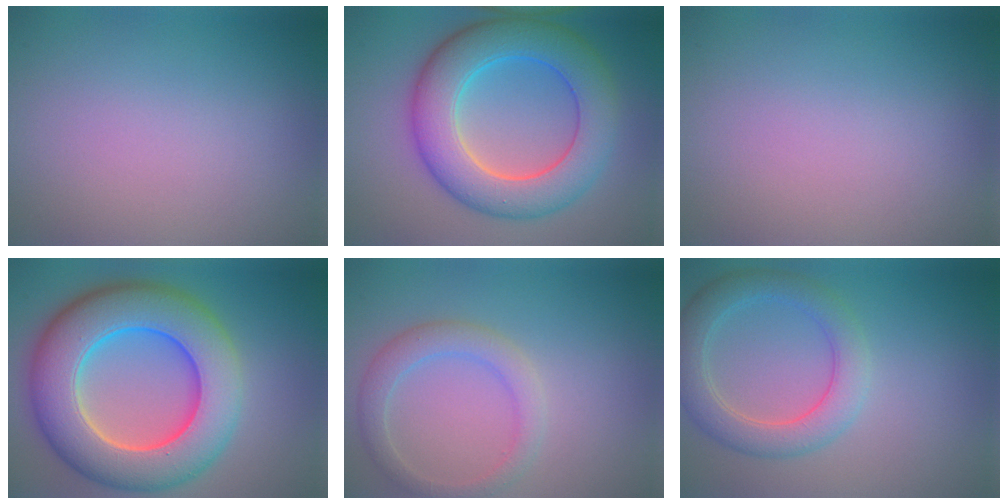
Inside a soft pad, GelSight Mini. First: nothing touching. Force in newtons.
{"total": 8.7, "press": 8.7, "slide": 0.2}
{"total": 0.0}
{"total": 11.9, "press": 11.9, "slide": 0.2}
{"total": 2.7, "press": 2.7, "slide": 0.2}
{"total": 4.2, "press": 4.2, "slide": 0.3}